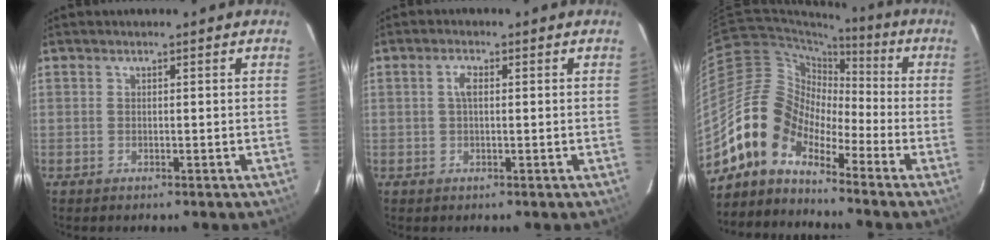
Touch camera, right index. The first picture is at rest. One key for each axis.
{"total": 2.1, "fx": 0.3, "fy": 0.9, "fz": 1.8, "tx": -0.039, "ty": 0.007, "tz": 0.005}
{"total": 10.9, "fx": -7.8, "fy": 6.5, "fz": 3.8, "tx": -0.072, "ty": 0.035, "tz": -0.170}